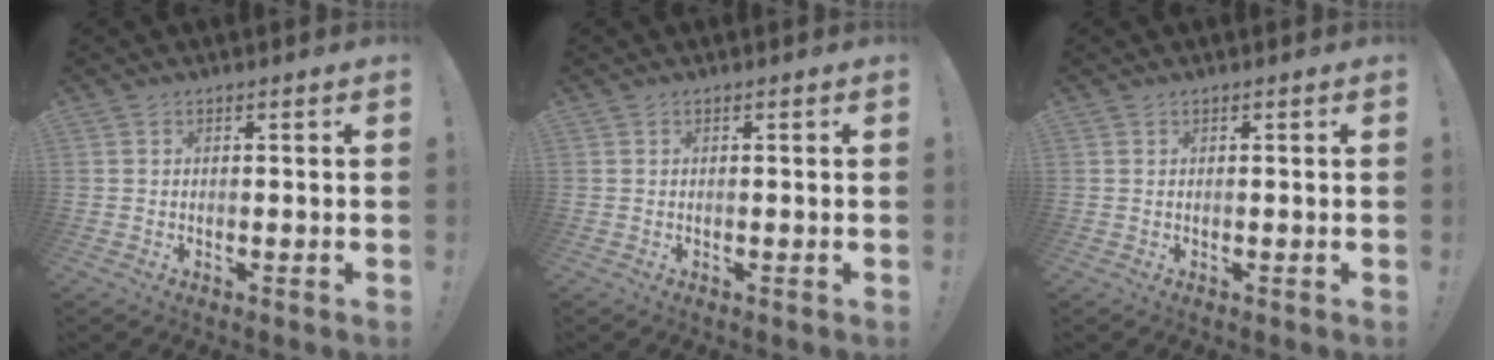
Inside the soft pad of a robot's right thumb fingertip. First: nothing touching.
{"total": 0.0}
{"total": 0.0}